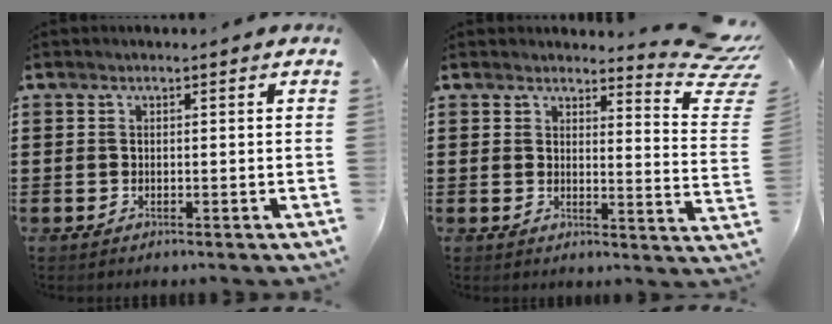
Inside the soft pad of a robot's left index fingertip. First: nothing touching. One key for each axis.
{"total": 5.8, "fx": 5.0, "fy": 0.8, "fz": 2.9, "tx": -0.037, "ty": -0.039, "tz": 0.080}